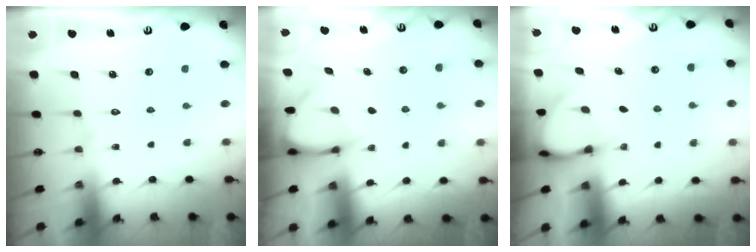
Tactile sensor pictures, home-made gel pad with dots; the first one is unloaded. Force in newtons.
{"total": 3.7, "press": 3.7, "slide": 0.3}
{"total": 4.0, "press": 4.0, "slide": 0.4}